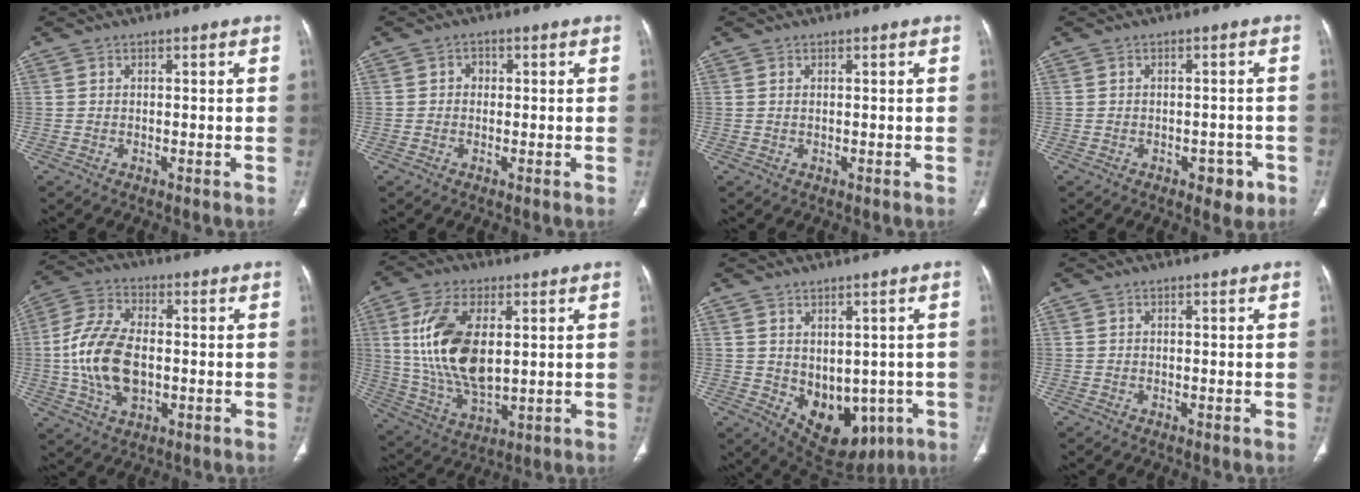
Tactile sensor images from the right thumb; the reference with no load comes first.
{"total": 1.6, "force": [0.0, 1.4, 0.7], "torque": [-0.001, 0.005, -0.004]}
{"total": 0.0}
{"total": 3.9, "force": [-1.9, 2.3, 2.5], "torque": [-0.014, 0.009, -0.021]}
{"total": 14.0, "force": [-1.0, 8.1, 11.3], "torque": [-0.229, 0.011, -0.017]}
{"total": 16.9, "force": [3.0, 8.7, 14.1], "torque": [-0.271, -0.014, 0.066]}
{"total": 11.8, "force": [-2.4, 8.1, 8.3], "torque": [-0.078, 0.000, -0.003]}
{"total": 0.0}